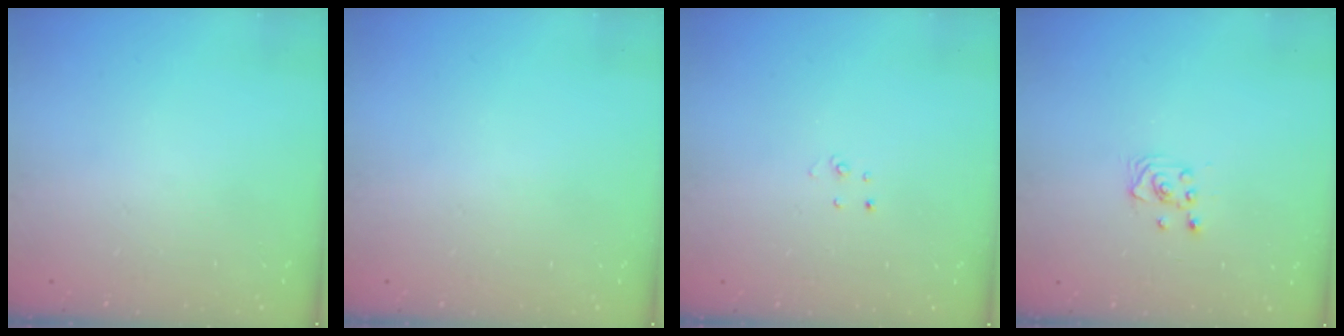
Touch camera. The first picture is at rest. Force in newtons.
{"total": 0.0}
{"total": 2.7, "press": 2.7, "slide": 0.3}
{"total": 2.2, "press": 2.2, "slide": 0.3}